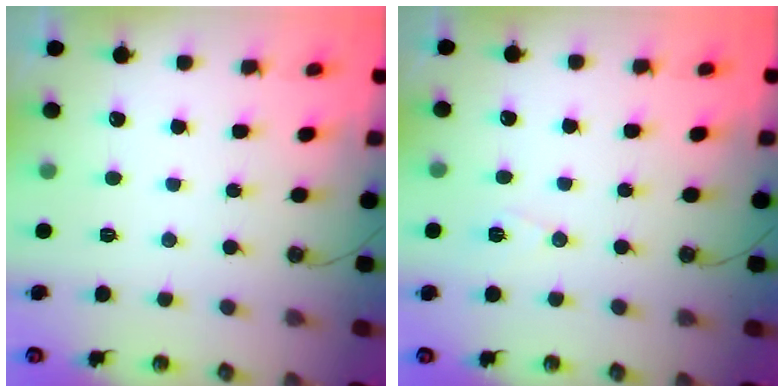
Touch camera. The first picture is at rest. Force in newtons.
{"total": 7.2, "press": 5.6, "slide": 4.5}